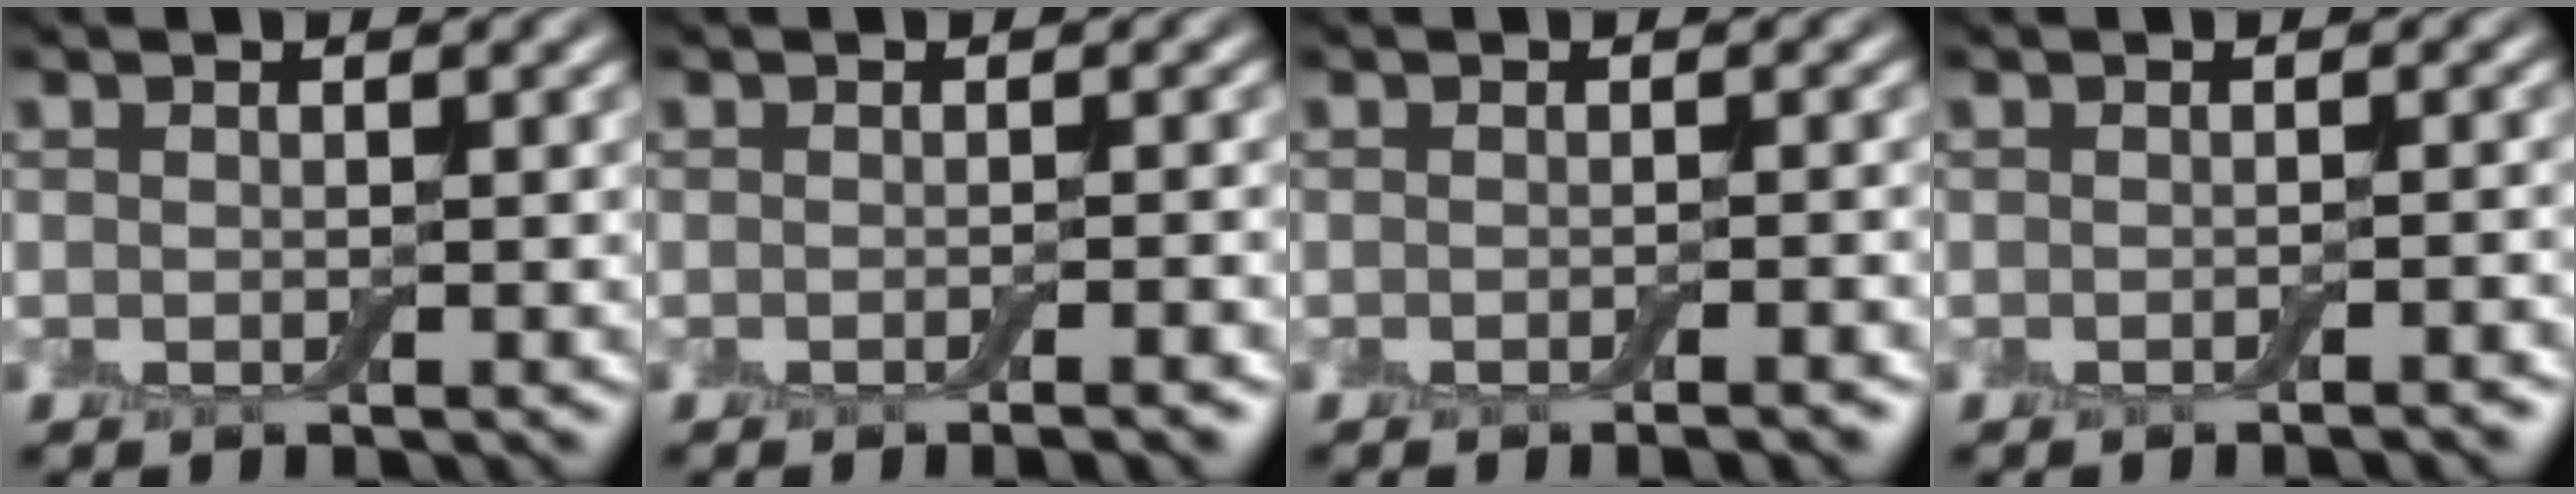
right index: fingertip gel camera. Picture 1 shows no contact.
{"total": 2.2, "force": [-1.1, 0.5, 1.8], "torque": [-0.013, 0.001, -0.016]}
{"total": 1.9, "force": [-1.0, 0.4, 1.6], "torque": [-0.011, 0.001, -0.015]}
{"total": 1.3, "force": [-0.8, 0.2, 1.0], "torque": [-0.005, 0.002, -0.013]}